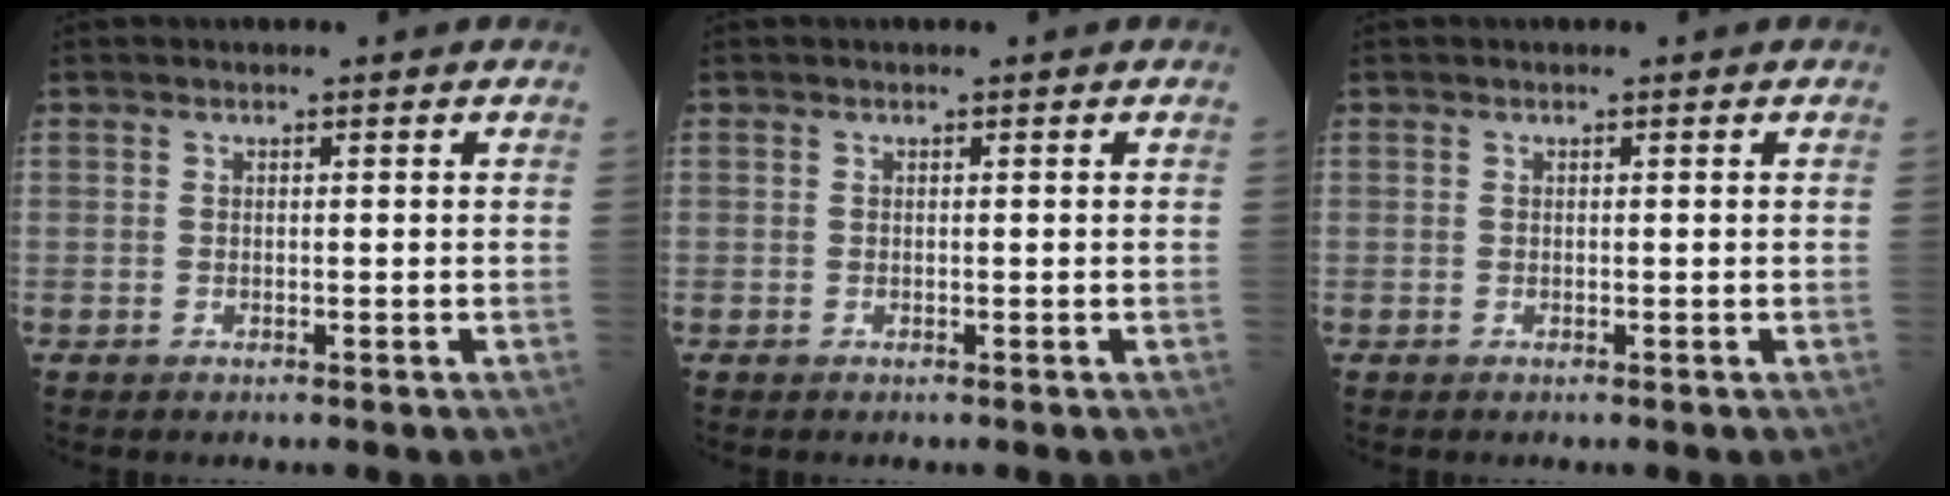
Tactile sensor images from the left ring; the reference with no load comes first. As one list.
[{"total": 0.0}, {"total": 0.0}]